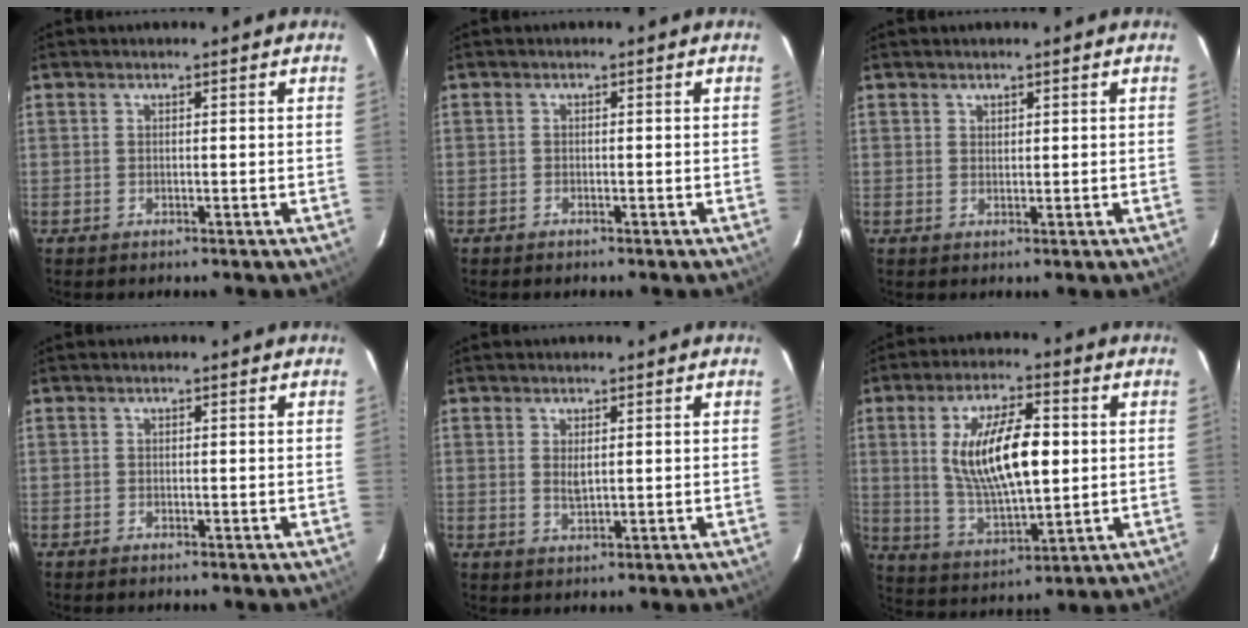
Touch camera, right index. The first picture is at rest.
{"total": 0.7, "force": [-0.6, 0.3, 0.1], "torque": [-0.004, 0.002, -0.013]}
{"total": 0.9, "force": [0.7, 0.5, 0.1], "torque": [-0.001, 0.002, 0.013]}
{"total": 0.6, "force": [-0.6, 0.1, 0.1], "torque": [-0.004, -0.002, -0.012]}
{"total": 2.3, "force": [0.4, 1.0, 2.0], "torque": [-0.037, -0.002, 0.009]}
{"total": 15.7, "force": [2.1, 5.9, 14.4], "torque": [-0.265, 0.001, 0.048]}